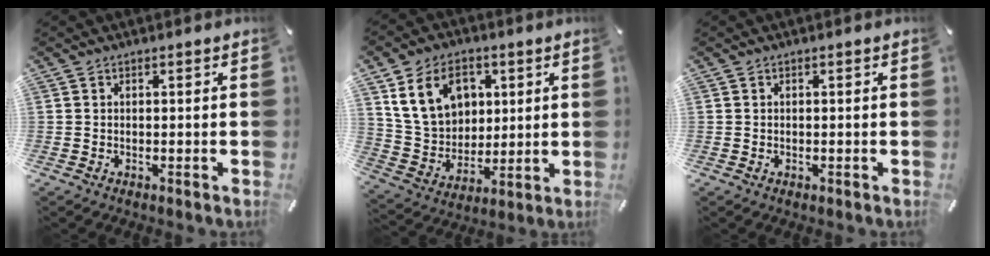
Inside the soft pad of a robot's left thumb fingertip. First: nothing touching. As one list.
[{"total": 14.0, "force": [5.3, 11.0, 6.9], "torque": [-0.143, -0.002, 0.104]}, {"total": 0.0}]